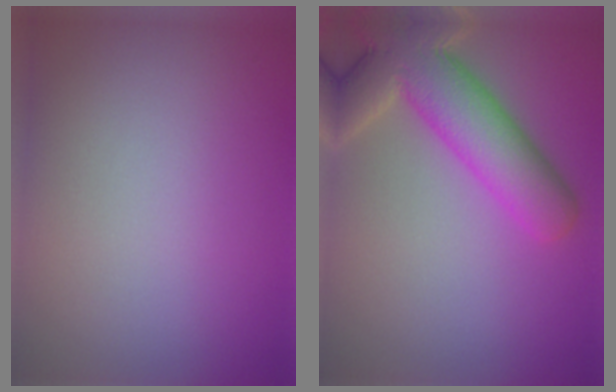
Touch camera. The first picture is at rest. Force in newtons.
{"total": 9.1, "press": 9.0, "slide": 0.7}